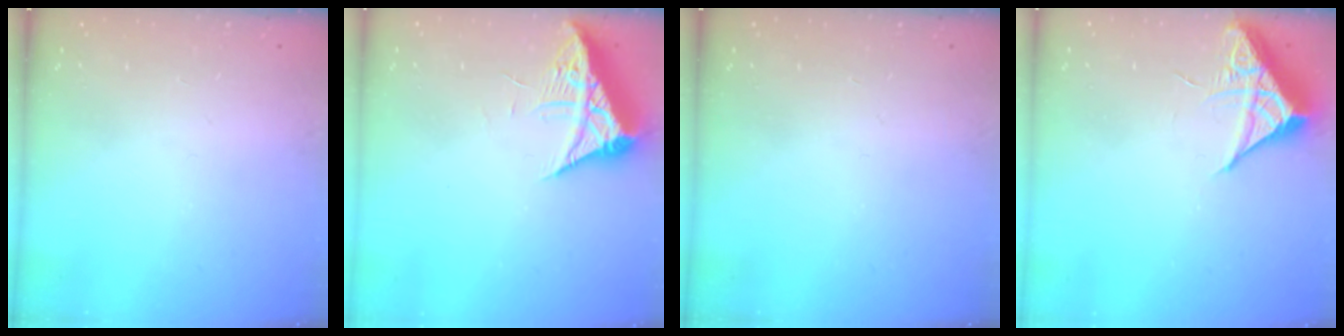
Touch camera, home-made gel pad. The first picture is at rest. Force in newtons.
{"total": 7.2, "press": 7.2, "slide": 0.8}
{"total": 0.0}
{"total": 6.4, "press": 6.4, "slide": 0.4}